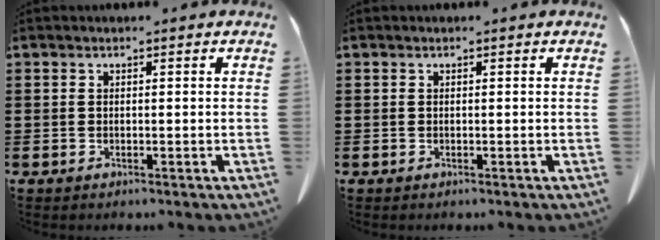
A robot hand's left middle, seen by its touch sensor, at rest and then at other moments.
{"total": 0.0}